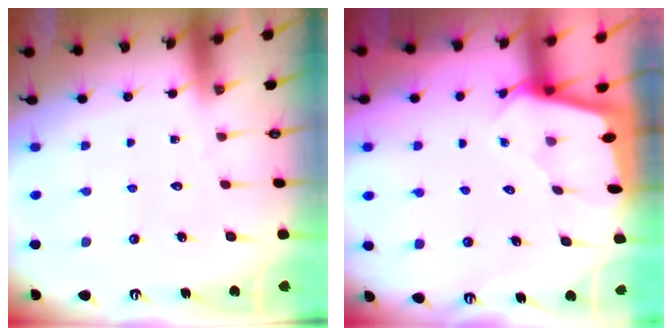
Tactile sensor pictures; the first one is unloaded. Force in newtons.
{"total": 1.8, "press": 1.8, "slide": 0.2}